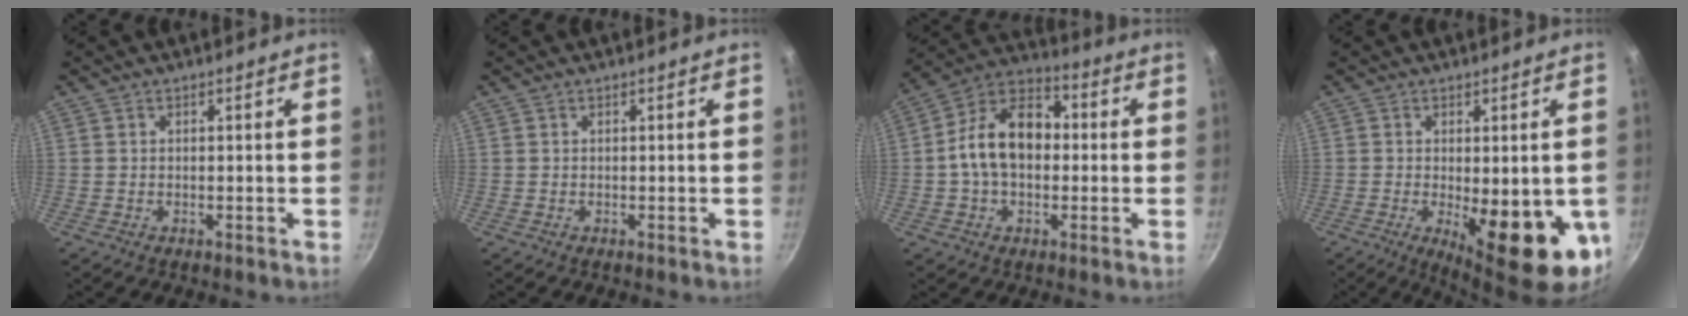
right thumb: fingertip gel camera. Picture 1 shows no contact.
{"total": 0.0}
{"total": 14.6, "force": [-0.1, 10.0, 10.7], "torque": [-0.146, 0.039, -0.022]}
{"total": 16.4, "force": [-3.7, 5.9, 14.8], "torque": [-0.169, -0.016, -0.033]}